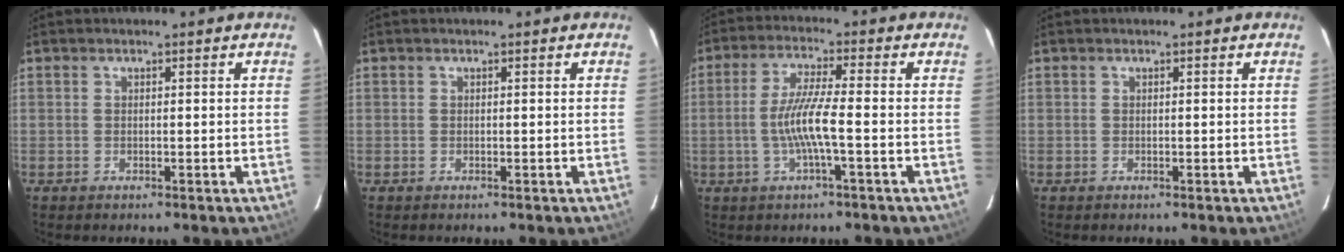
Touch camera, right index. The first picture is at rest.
{"total": 0.0}
{"total": 7.4, "force": [-2.0, -0.1, 7.2], "torque": [-0.143, -0.002, -0.036]}
{"total": 0.0}